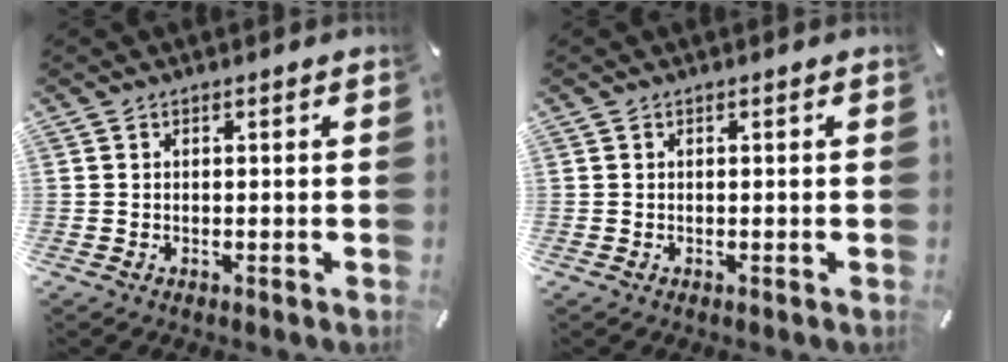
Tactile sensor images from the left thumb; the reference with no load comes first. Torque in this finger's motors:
{"motor_torque": [-0.09, -0.09, -0.02, 0.01, 0.00]}